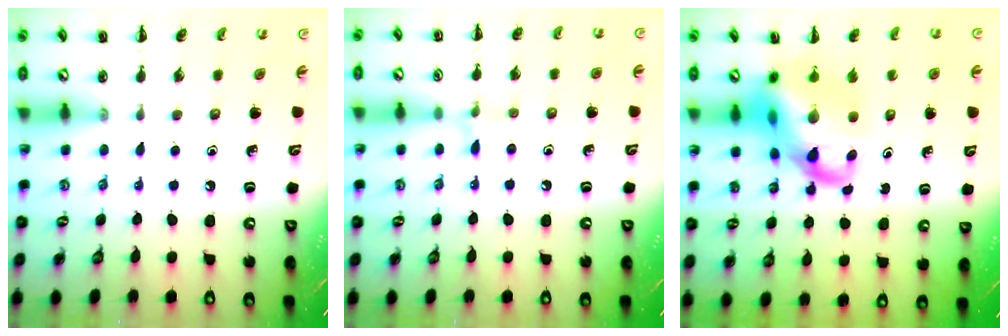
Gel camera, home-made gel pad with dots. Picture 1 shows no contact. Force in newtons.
{"total": 5.4, "press": 5.1, "slide": 2.0}
{"total": 15.2, "press": 14.7, "slide": 3.8}